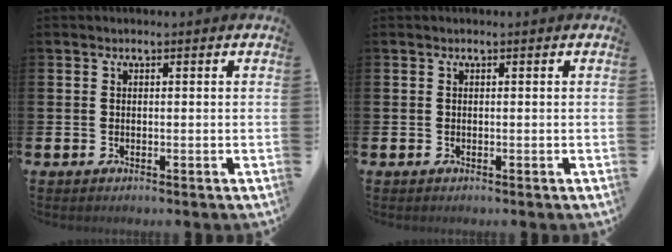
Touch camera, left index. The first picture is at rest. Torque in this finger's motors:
{"motor_torque": [-0.02, 0.02, 0.00, 0.00]}